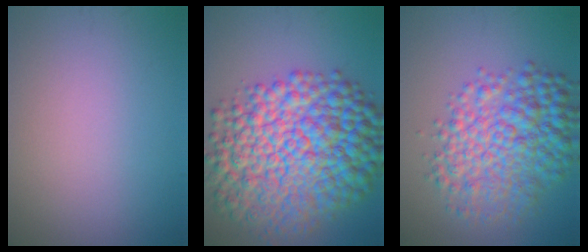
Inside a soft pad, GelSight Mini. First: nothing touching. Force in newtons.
{"total": 13.9, "press": 13.9, "slide": 0.0}
{"total": 7.5, "press": 7.5, "slide": 0.1}